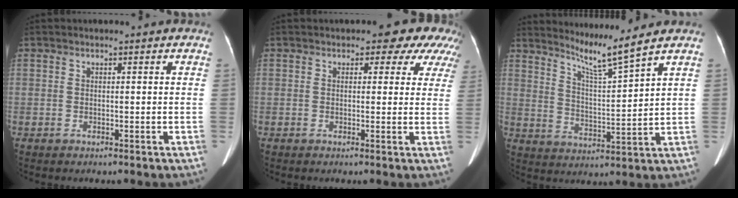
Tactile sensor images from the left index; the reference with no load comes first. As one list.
[{"total": 6.6, "force": [4.6, 4.0, 2.3], "torque": [-0.005, 0.007, 0.026]}, {"total": 6.9, "force": [6.0, -2.2, 2.6], "torque": [-0.055, -0.026, 0.116]}]